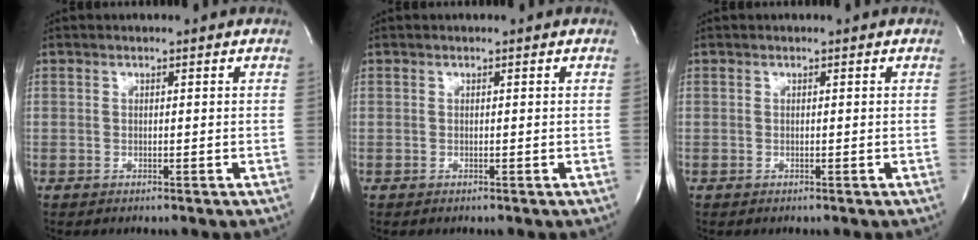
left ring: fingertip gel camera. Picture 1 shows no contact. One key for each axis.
{"total": 0.0}
{"total": 0.0}